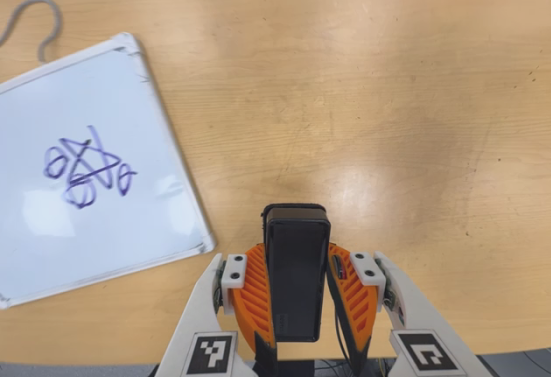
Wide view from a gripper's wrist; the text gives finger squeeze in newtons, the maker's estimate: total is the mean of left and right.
{"total": 4.7, "left": 3.3, "right": 6.1}